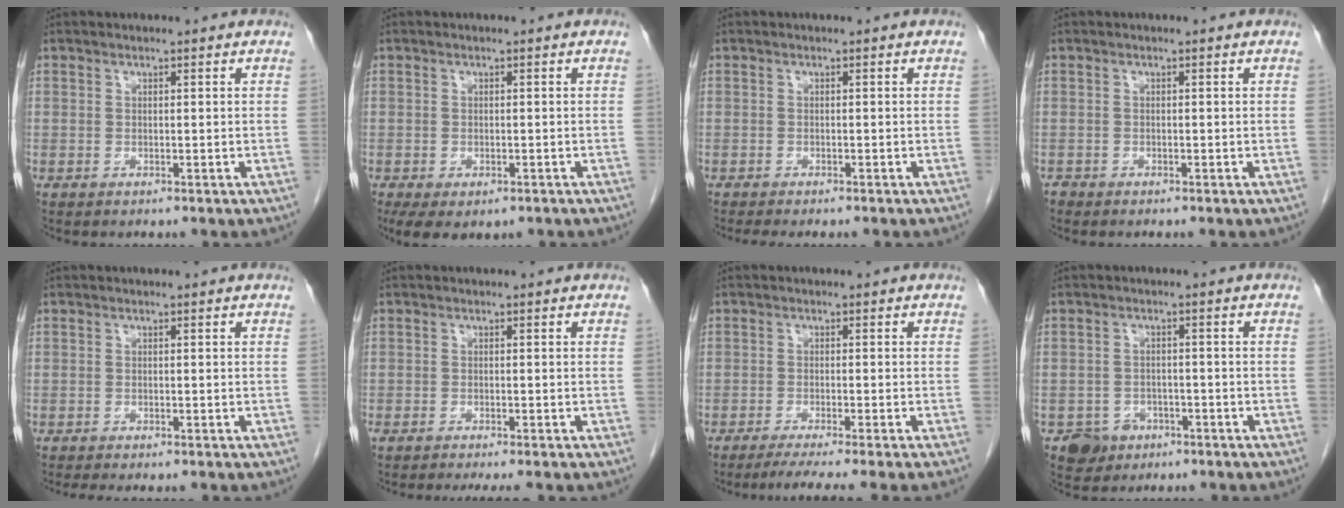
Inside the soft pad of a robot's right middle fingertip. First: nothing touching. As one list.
[{"total": 5.9, "force": [-3.6, 3.2, 3.4], "torque": [-0.058, -0.010, -0.052]}, {"total": 4.6, "force": [-4.0, 0.8, 2.2], "torque": [-0.025, -0.009, -0.055]}, {"total": 0.5, "force": [-0.5, 0.2, -0.1], "torque": [-0.005, 0.000, -0.011]}, {"total": 4.6, "force": [-4.0, 0.8, 2.2], "torque": [-0.025, -0.009, -0.054]}, {"total": 6.6, "force": [-5.7, 0.8, 3.2], "torque": [-0.032, -0.008, -0.078]}, {"total": 8.7, "force": [-7.3, -1.7, 4.3], "torque": [-0.037, -0.022, -0.109]}, {"total": 4.1, "force": [-2.4, 3.3, 0.5], "torque": [-0.004, 0.012, -0.032]}]